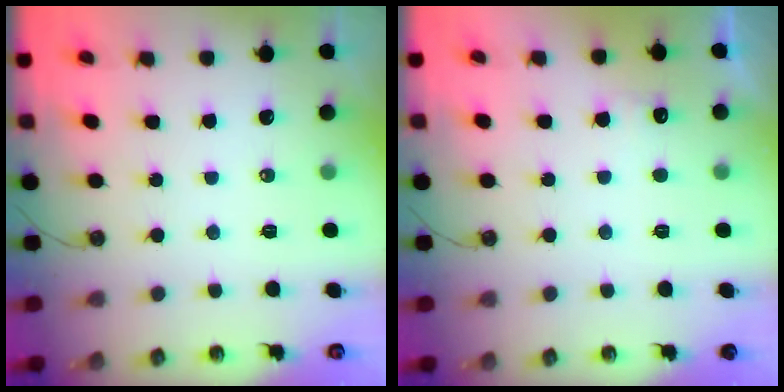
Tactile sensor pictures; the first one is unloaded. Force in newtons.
{"total": 5.8, "press": 5.6, "slide": 1.2}